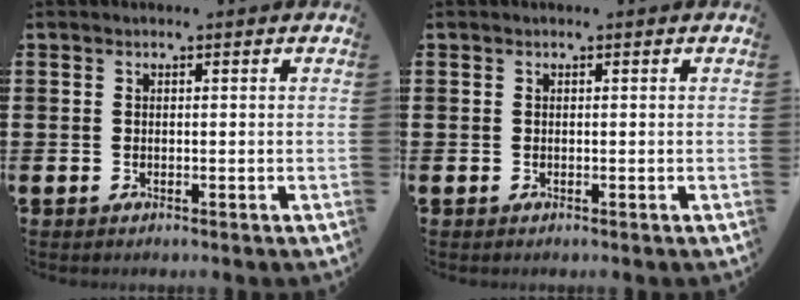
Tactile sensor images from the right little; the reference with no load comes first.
{"total": 0.0}